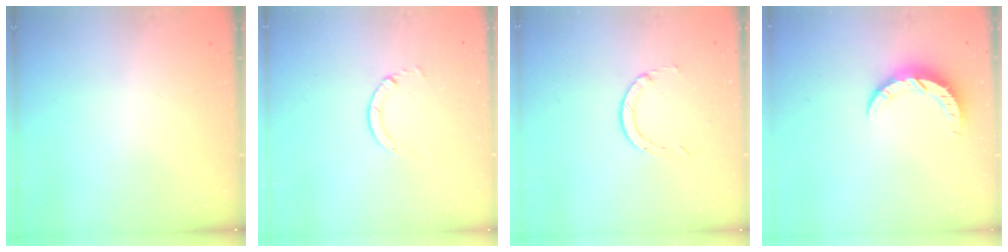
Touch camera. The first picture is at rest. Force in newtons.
{"total": 1.3, "press": 1.3, "slide": 0.2}
{"total": 2.0, "press": 2.0, "slide": 0.2}
{"total": 8.7, "press": 8.6, "slide": 0.9}